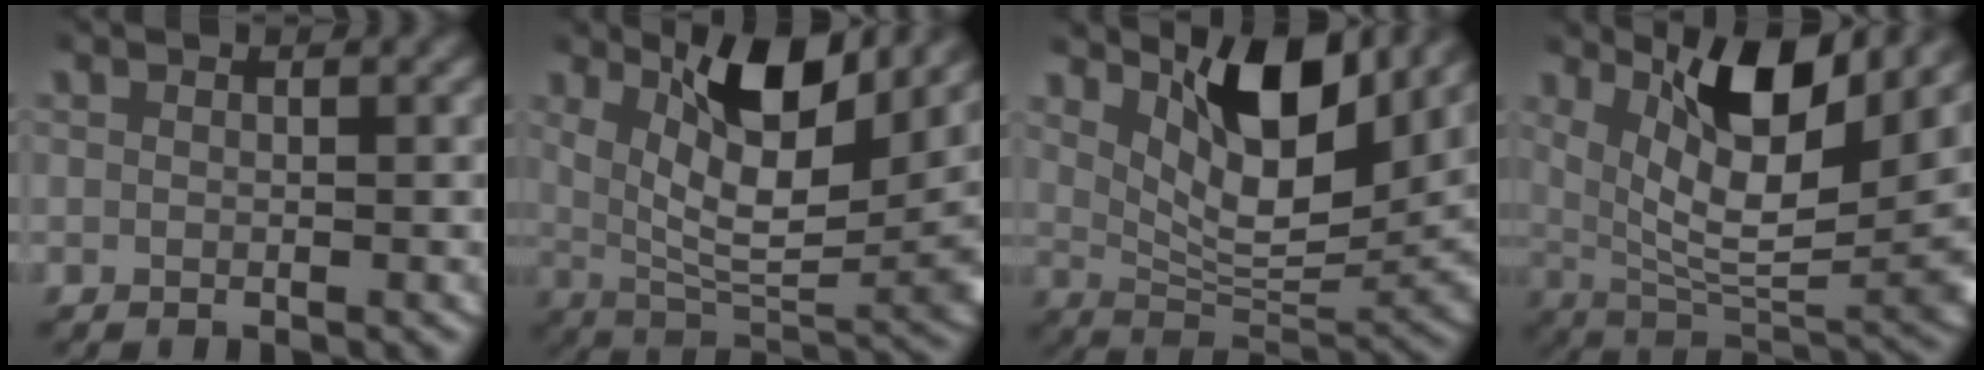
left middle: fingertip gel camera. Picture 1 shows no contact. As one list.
[{"total": 11.0, "force": [3.5, 4.6, 9.3], "torque": [-0.146, -0.007, 0.060]}, {"total": 10.1, "force": [4.8, 4.1, 7.9], "torque": [-0.120, 0.000, 0.072]}, {"total": 12.2, "force": [3.8, 5.3, 10.4], "torque": [-0.155, -0.003, 0.064]}]